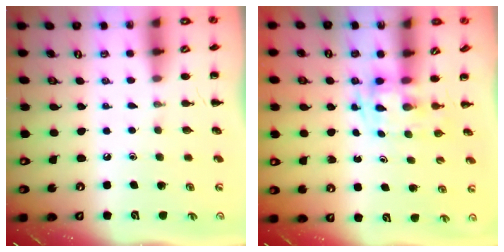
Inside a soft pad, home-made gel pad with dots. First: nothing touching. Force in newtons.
{"total": 2.8, "press": 2.5, "slide": 1.3}